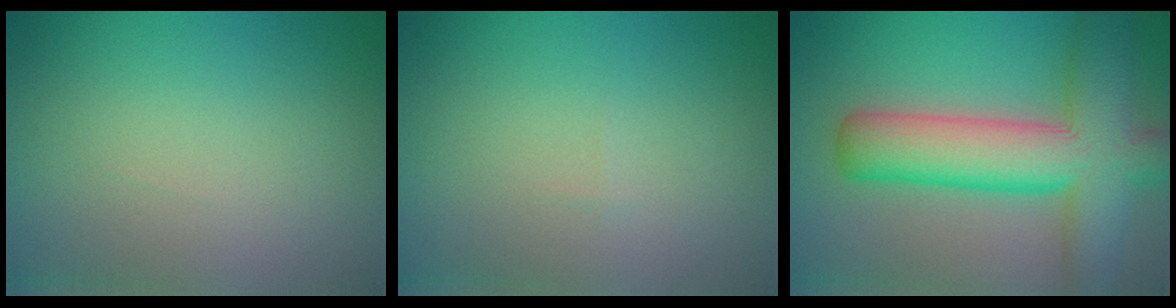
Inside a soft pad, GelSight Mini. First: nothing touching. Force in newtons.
{"total": 0.0}
{"total": 9.8, "press": 9.8, "slide": 0.3}